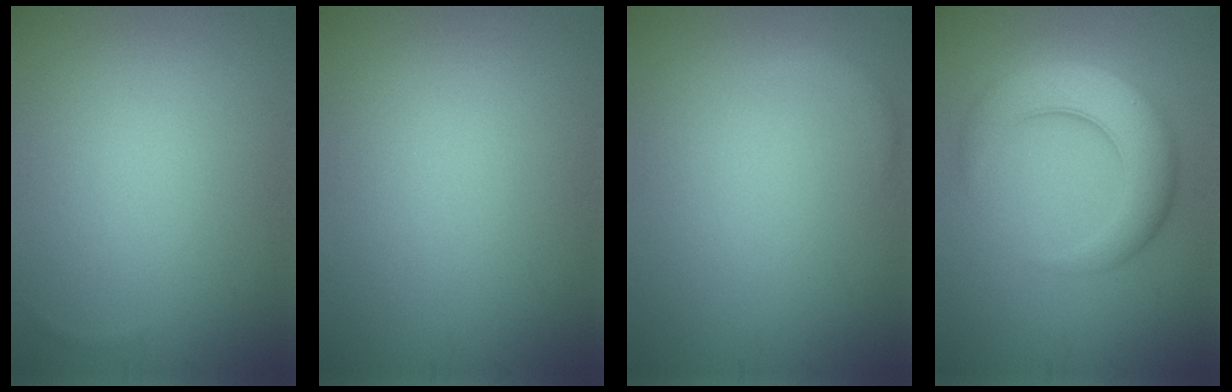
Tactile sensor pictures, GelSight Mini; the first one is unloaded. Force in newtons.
{"total": 0.0}
{"total": 0.8, "press": 0.8, "slide": 0.1}
{"total": 6.7, "press": 6.7, "slide": 0.0}